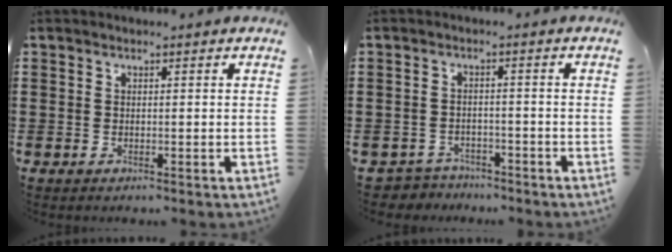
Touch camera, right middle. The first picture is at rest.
{"total": 2.6, "force": [-2.5, 0.7, -0.3], "torque": [-0.003, 0.001, -0.057]}